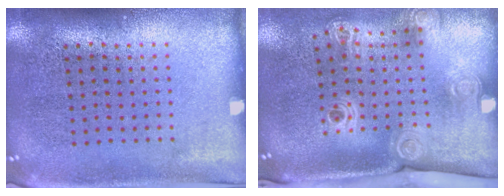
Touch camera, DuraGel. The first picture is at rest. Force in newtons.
{"total": 2.2, "press": 1.6, "slide": 1.6}